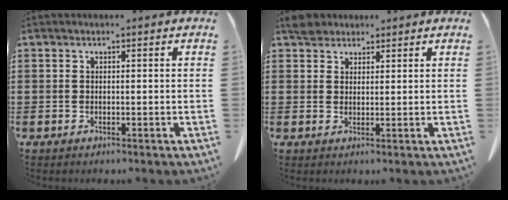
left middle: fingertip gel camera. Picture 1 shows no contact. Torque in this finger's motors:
{"motor_torque": [0.07, 0.04, 0.03, 0.00]}